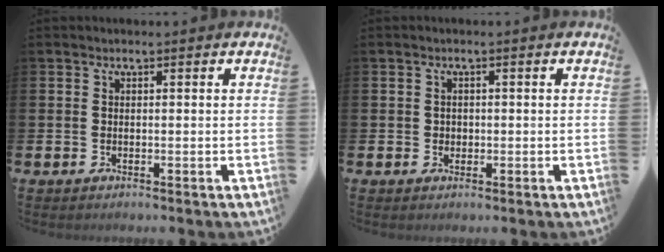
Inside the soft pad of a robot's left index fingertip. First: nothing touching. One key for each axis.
{"total": 1.0, "fx": 0.3, "fy": 1.0, "fz": 0.2, "tx": 0.008, "ty": 0.003, "tz": 0.000}